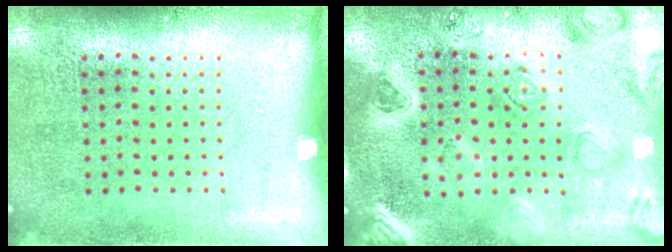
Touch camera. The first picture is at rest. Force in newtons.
{"total": 2.2, "press": 2.2, "slide": 0.2}